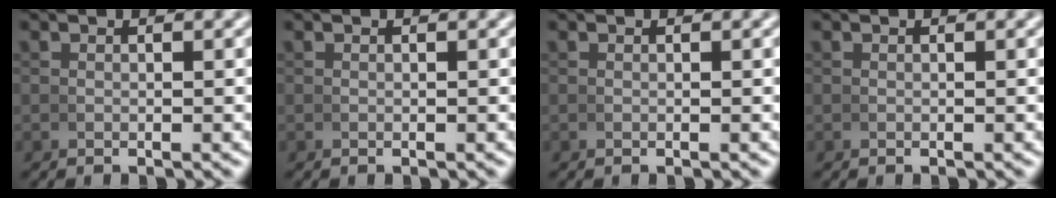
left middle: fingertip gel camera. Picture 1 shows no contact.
{"total": 0.0}
{"total": 0.0}
{"total": 0.0}